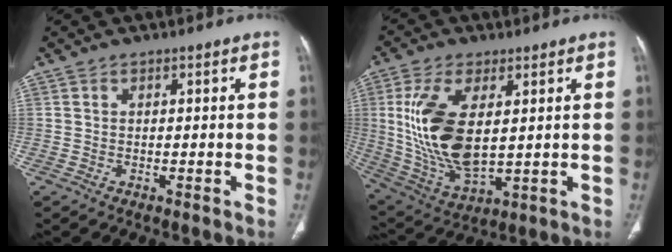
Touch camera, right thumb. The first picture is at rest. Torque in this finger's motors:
{"motor_torque": [1.40, 3.61, 1.90, 0.68, 0.60]}